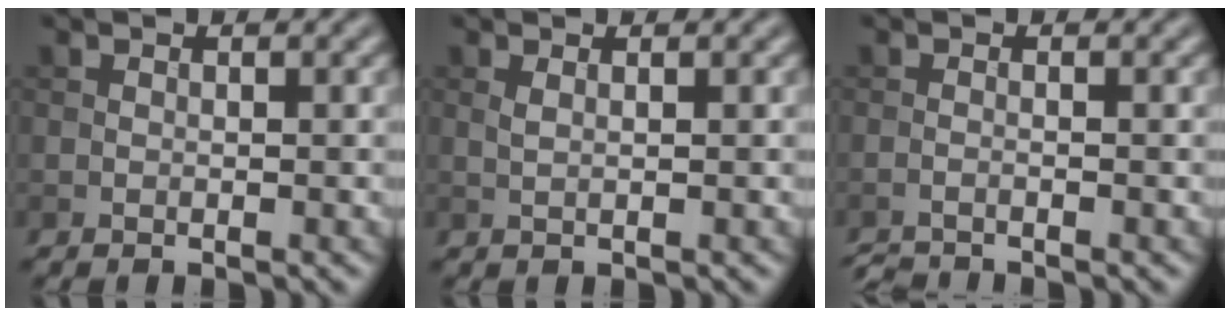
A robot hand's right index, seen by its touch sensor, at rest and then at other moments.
{"total": 1.0, "force": [0.4, 0.3, 0.8], "torque": [-0.012, 0.003, 0.005]}
{"total": 1.7, "force": [-1.4, 0.2, 0.9], "torque": [-0.009, -0.009, -0.037]}